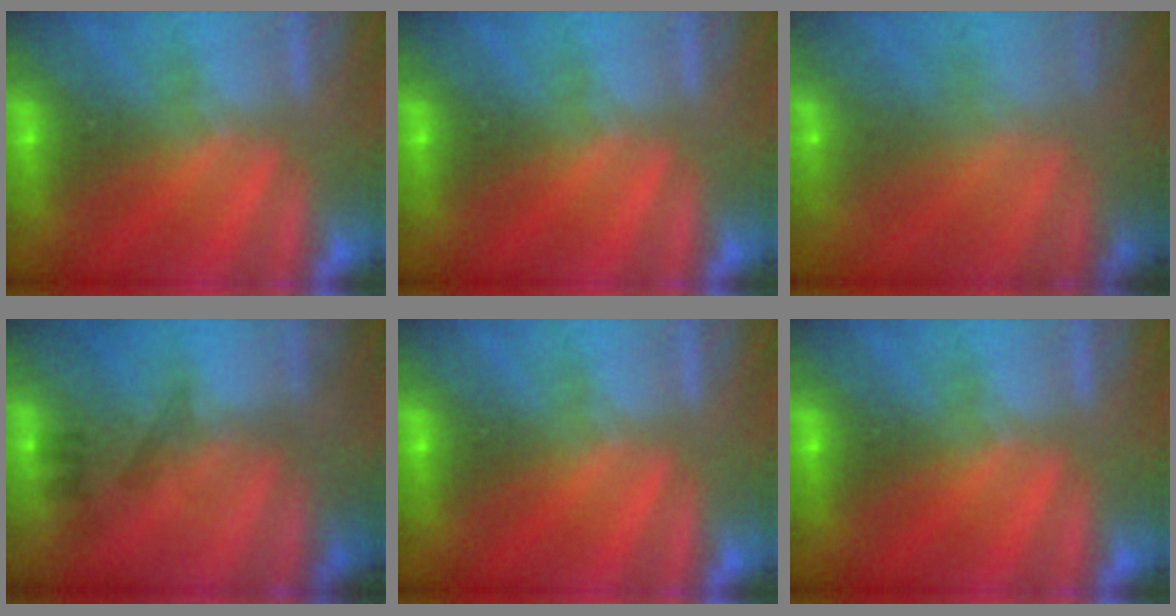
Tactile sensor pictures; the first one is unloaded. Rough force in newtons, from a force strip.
{"total": 0.0}
{"total": 5.7}
{"total": 2.3}
{"total": 0.0}
{"total": 0.0}